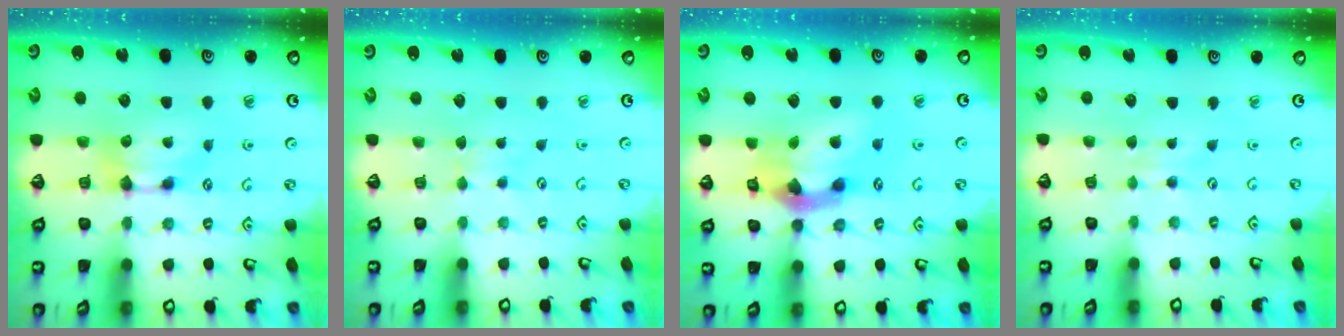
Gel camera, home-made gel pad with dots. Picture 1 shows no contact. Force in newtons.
{"total": 2.6, "press": 2.6, "slide": 0.4}
{"total": 7.8, "press": 7.4, "slide": 2.3}
{"total": 3.0, "press": 2.9, "slide": 0.3}